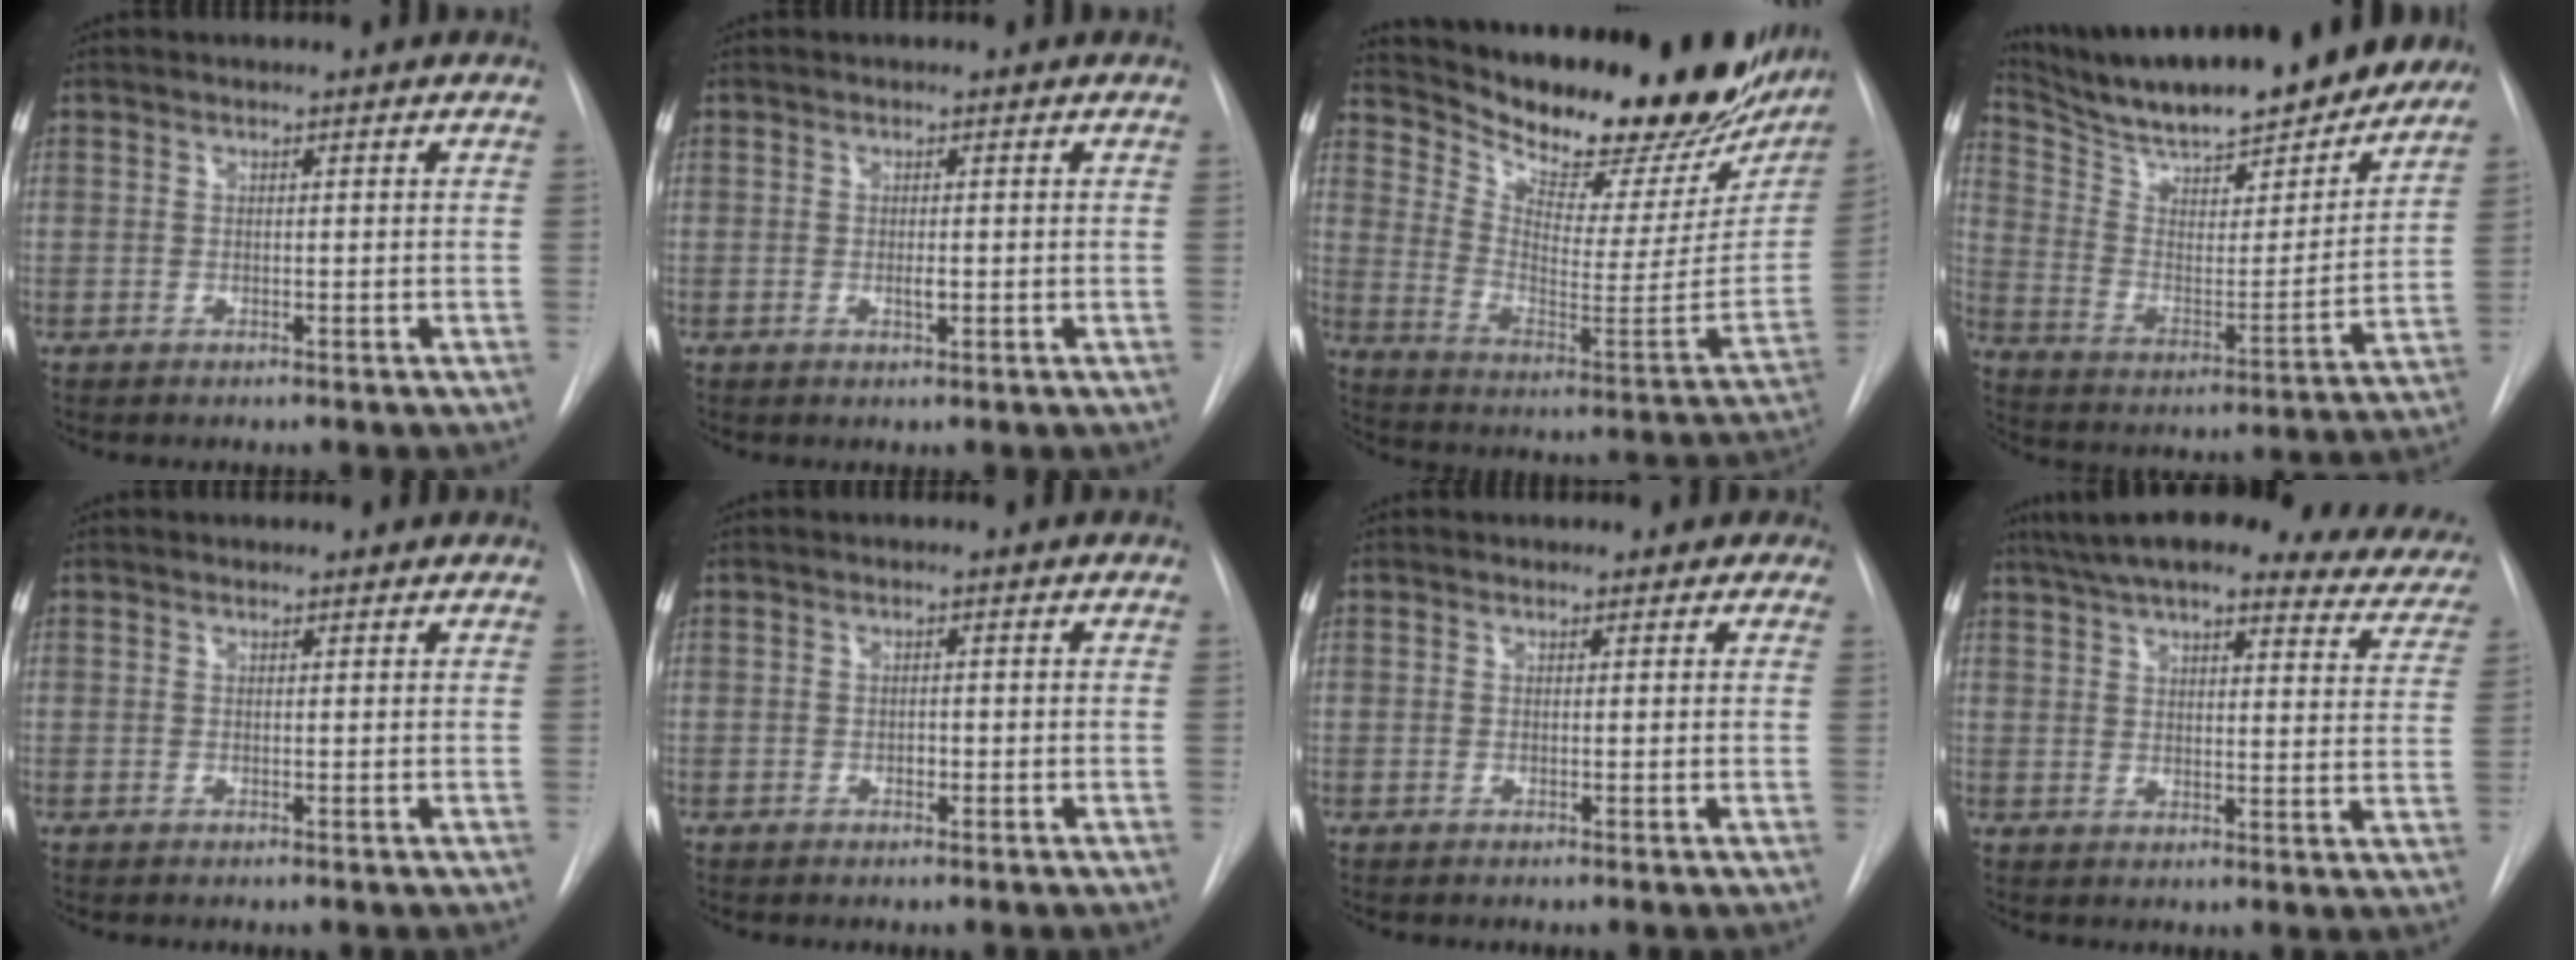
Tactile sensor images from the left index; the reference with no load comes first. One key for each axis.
{"total": 0.9, "fx": 0.0, "fy": 0.3, "fz": 0.8, "tx": -0.016, "ty": -0.002, "tz": -0.001}
{"total": 29.8, "fx": 25.3, "fy": 7.9, "fz": 13.6, "tx": -0.225, "ty": -0.073, "tz": 0.347}
{"total": 26.3, "fx": 22.9, "fy": 5.3, "fz": 11.9, "tx": -0.197, "ty": -0.024, "tz": 0.331}
{"total": 1.6, "fx": 1.5, "fy": 0.7, "fz": 0.2, "tx": -0.004, "ty": 0.008, "tz": 0.014}
{"total": 0.7, "fx": -0.2, "fy": 0.5, "fz": 0.4, "tx": -0.007, "ty": 0.001, "tz": -0.005}
{"total": 2.9, "fx": 2.3, "fy": 1.8, "fz": 0.1, "tx": 0.020, "ty": -0.004, "tz": 0.010}
{"total": 28.1, "fx": 23.4, "fy": 6.1, "fz": 14.2, "tx": -0.213, "ty": -0.009, "tz": 0.274}